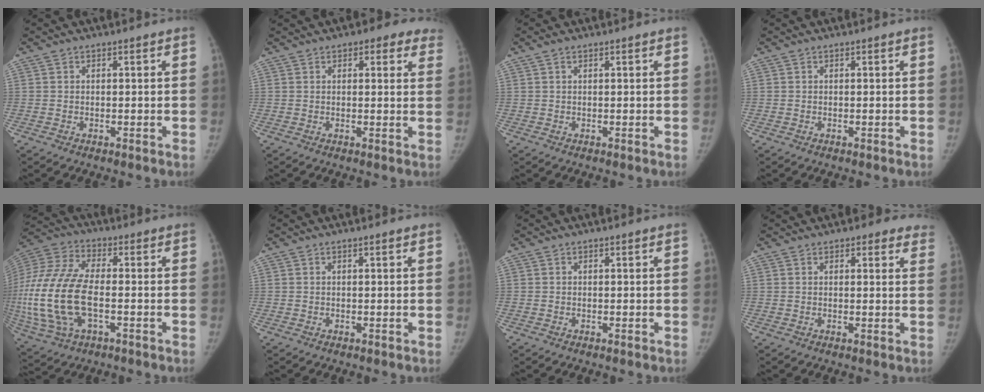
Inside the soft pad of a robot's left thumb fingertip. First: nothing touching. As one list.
[{"total": 8.0, "force": [5.8, 4.1, 3.8], "torque": [0.008, -0.012, 0.053]}, {"total": 1.0, "force": [0.7, 0.5, 0.5], "torque": [-0.006, 0.007, 0.011]}, {"total": 0.0}, {"total": 21.9, "force": [-3.4, 11.1, 18.6], "torque": [-0.445, 0.002, -0.055]}, {"total": 0.0}, {"total": 0.0}, {"total": 6.5, "force": [5.4, 3.0, 1.8], "torque": [0.030, -0.015, 0.047]}]